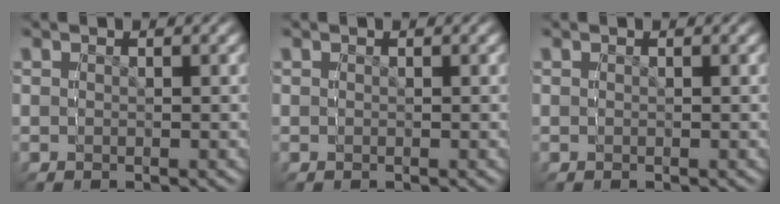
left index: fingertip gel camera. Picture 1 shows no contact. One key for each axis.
{"total": 0.0}
{"total": 0.0}